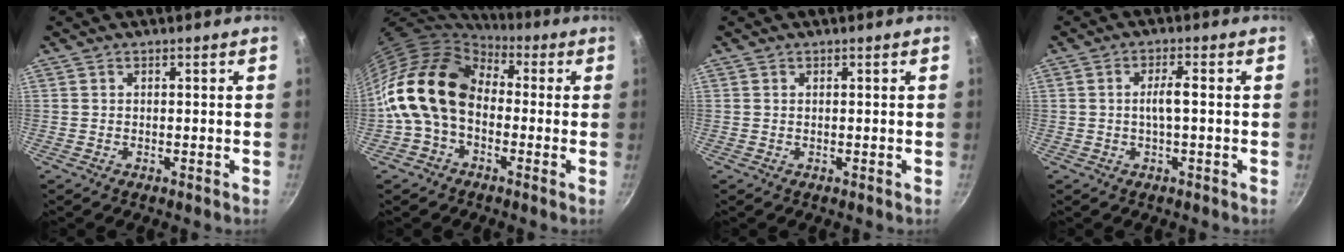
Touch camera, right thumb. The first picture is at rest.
{"total": 16.7, "force": [-0.2, 11.9, 11.6], "torque": [-0.192, 0.035, -0.023]}
{"total": 0.0}
{"total": 3.3, "force": [-0.2, 0.6, 3.3], "torque": [-0.065, 0.013, -0.004]}